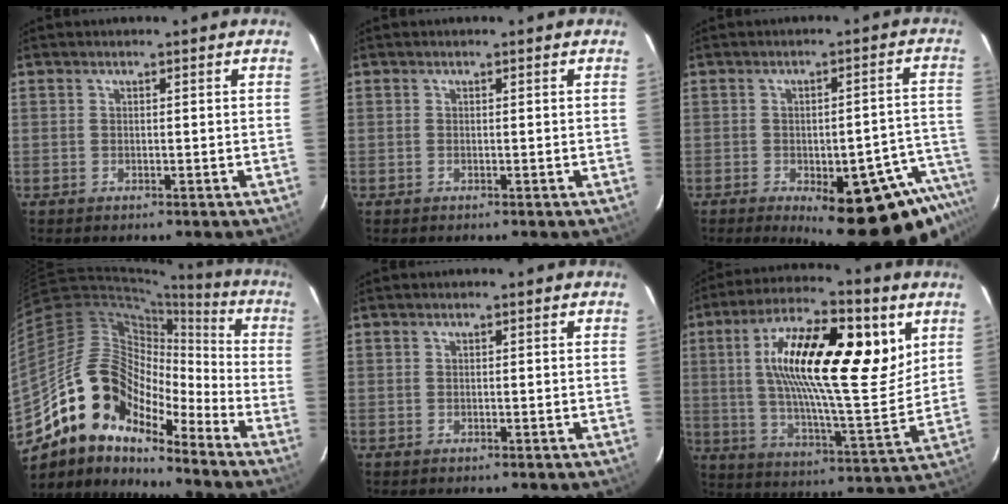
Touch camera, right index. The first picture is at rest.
{"total": 0.0}
{"total": 20.3, "force": [-13.4, 5.9, 14.0], "torque": [-0.142, -0.007, -0.158]}
{"total": 16.3, "force": [-12.1, 7.9, 7.6], "torque": [-0.138, 0.016, -0.235]}
{"total": 0.0}
{"total": 24.3, "force": [7.9, 7.5, 21.7], "torque": [-0.371, 0.017, 0.121]}